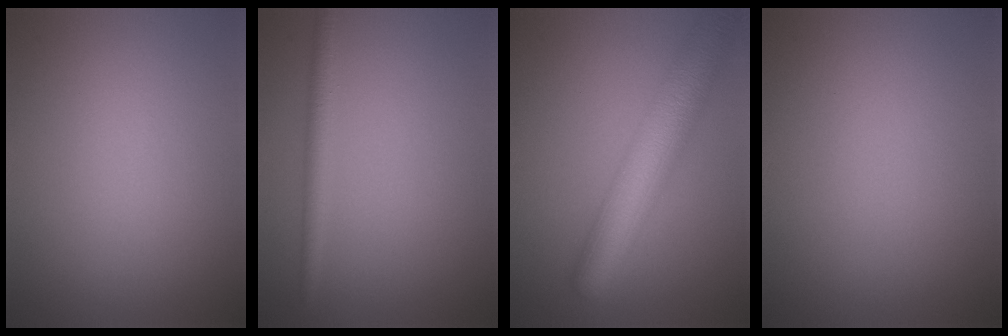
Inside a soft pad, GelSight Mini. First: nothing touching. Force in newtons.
{"total": 2.0, "press": 2.0, "slide": 0.2}
{"total": 8.2, "press": 8.2, "slide": 0.3}
{"total": 0.0}